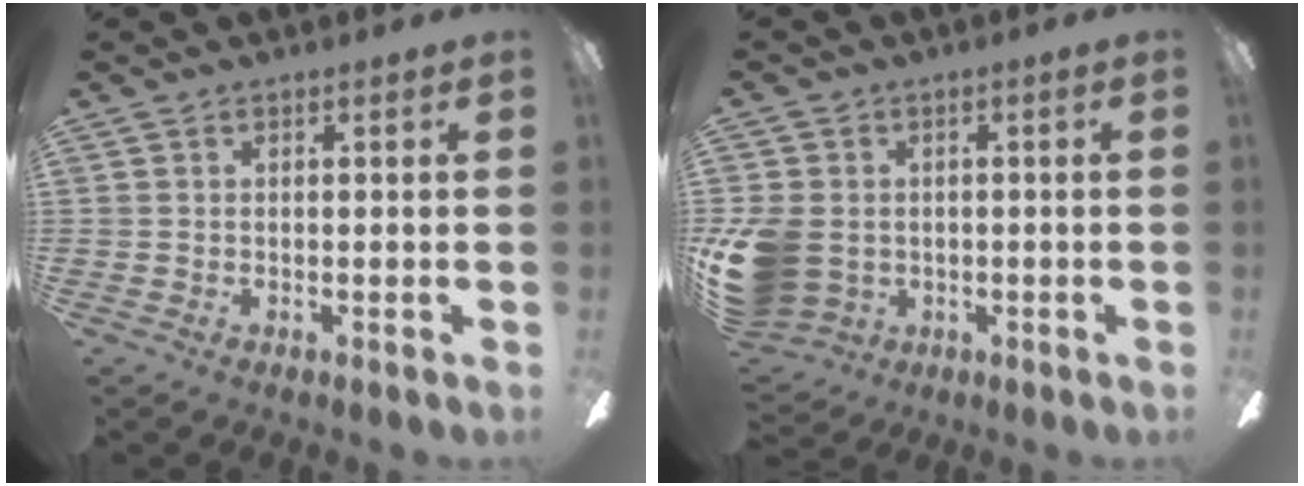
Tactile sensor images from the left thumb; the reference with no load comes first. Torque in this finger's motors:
{"motor_torque": [0.82, 2.04, 0.71, -0.66, 0.10]}